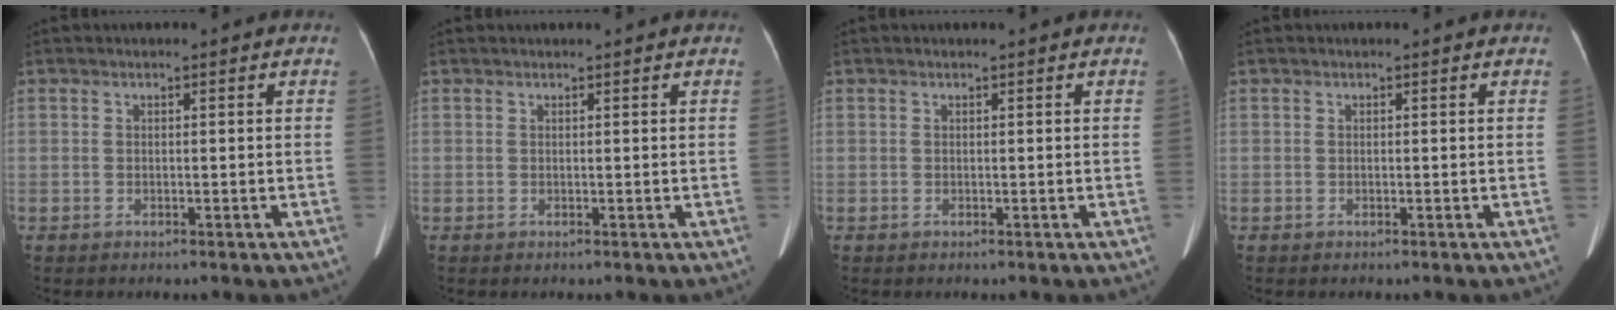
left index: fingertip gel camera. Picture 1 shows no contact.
{"total": 0.9, "force": [0.8, 0.0, 0.3], "torque": [-0.005, 0.015, 0.015]}
{"total": 0.0}
{"total": 0.0}